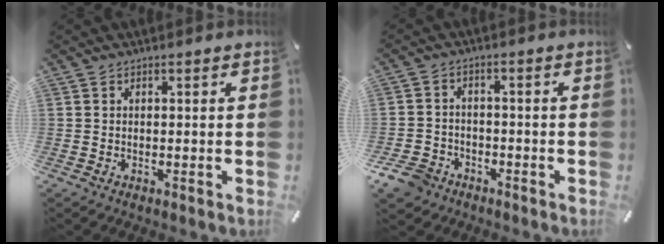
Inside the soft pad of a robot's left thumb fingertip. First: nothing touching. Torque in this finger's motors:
{"motor_torque": [-0.45, 0.70, 0.37, 0.34, 0.07]}